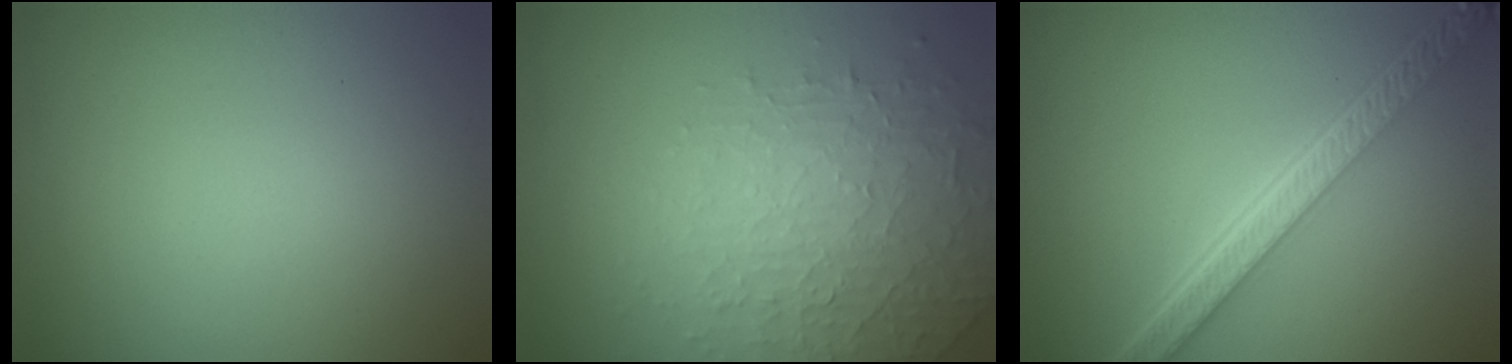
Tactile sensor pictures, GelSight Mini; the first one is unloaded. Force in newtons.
{"total": 4.6, "press": 3.1, "slide": 3.3}
{"total": 5.9, "press": 4.5, "slide": 3.8}